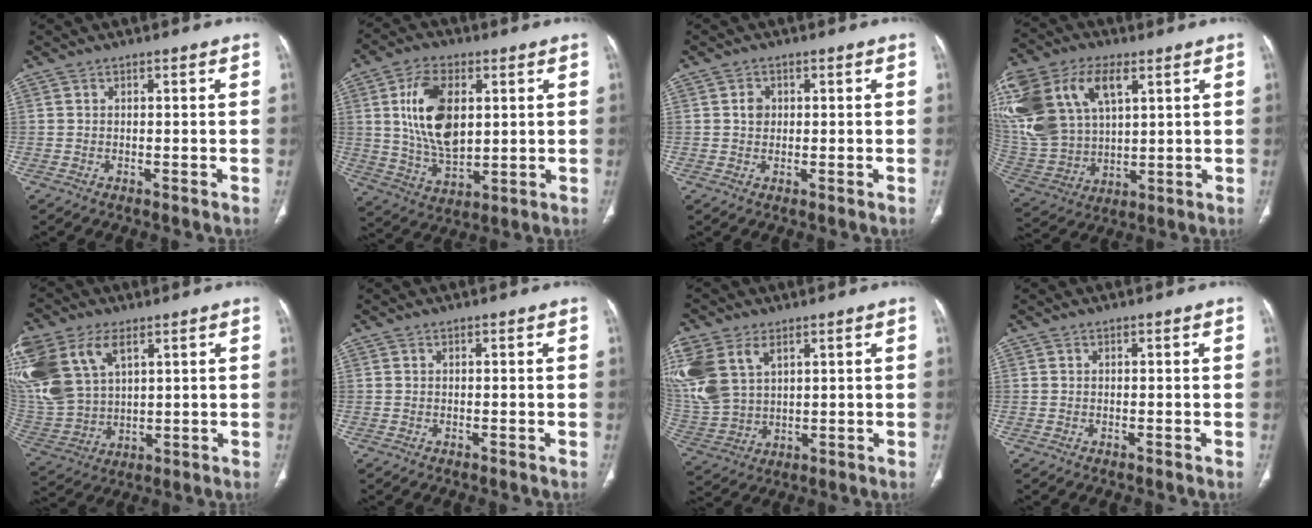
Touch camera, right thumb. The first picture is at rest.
{"total": 14.9, "force": [3.2, 8.6, 11.7], "torque": [-0.199, -0.014, 0.067]}
{"total": 2.2, "force": [0.4, 1.9, 1.1], "torque": [-0.008, 0.003, 0.006]}
{"total": 26.7, "force": [10.1, 16.7, 18.3], "torque": [-0.430, 0.020, 0.205]}
{"total": 22.1, "force": [9.5, 13.9, 14.3], "torque": [-0.351, 0.008, 0.198]}
{"total": 0.0}
{"total": 16.6, "force": [6.8, 11.1, 10.2], "torque": [-0.255, -0.004, 0.146]}
{"total": 0.0}